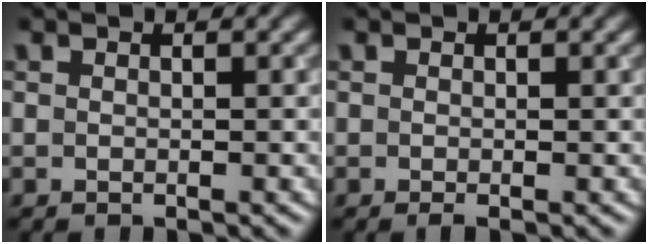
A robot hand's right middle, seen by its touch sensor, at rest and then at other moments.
{"total": 0.7, "force": [-0.3, 0.1, 0.6], "torque": [-0.012, -0.006, -0.004]}